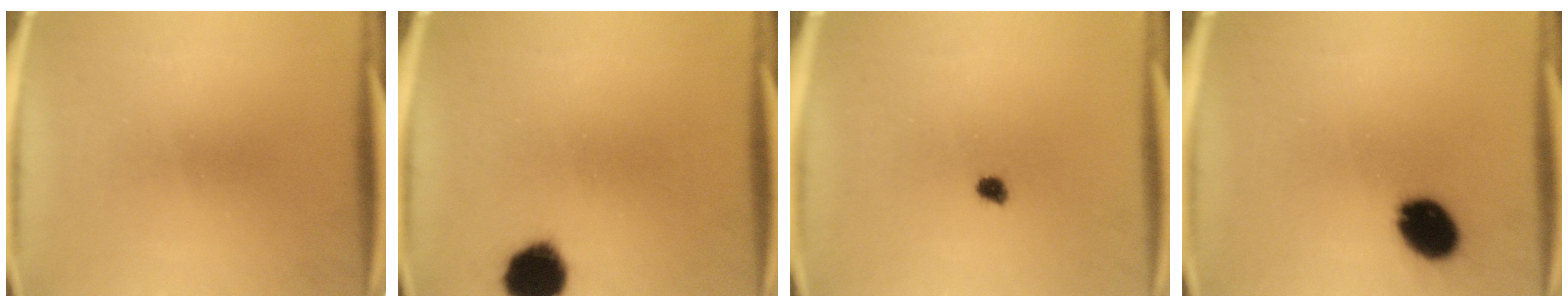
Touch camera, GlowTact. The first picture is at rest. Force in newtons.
{"total": 10.4}
{"total": 1.8}
{"total": 10.5}